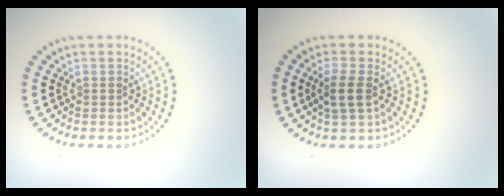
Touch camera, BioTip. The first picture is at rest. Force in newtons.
{"total": 2.2, "press": 2.1, "slide": 0.8}